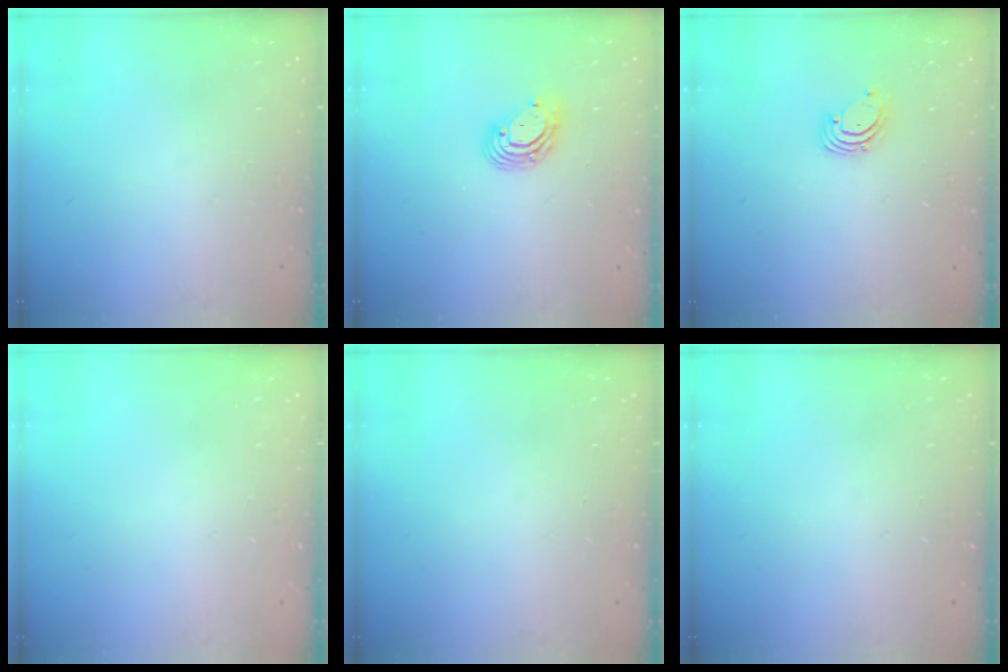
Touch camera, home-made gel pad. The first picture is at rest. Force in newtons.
{"total": 7.5, "press": 7.3, "slide": 1.3}
{"total": 1.6, "press": 1.6, "slide": 0.1}
{"total": 0.0}
{"total": 0.0}
{"total": 0.0}